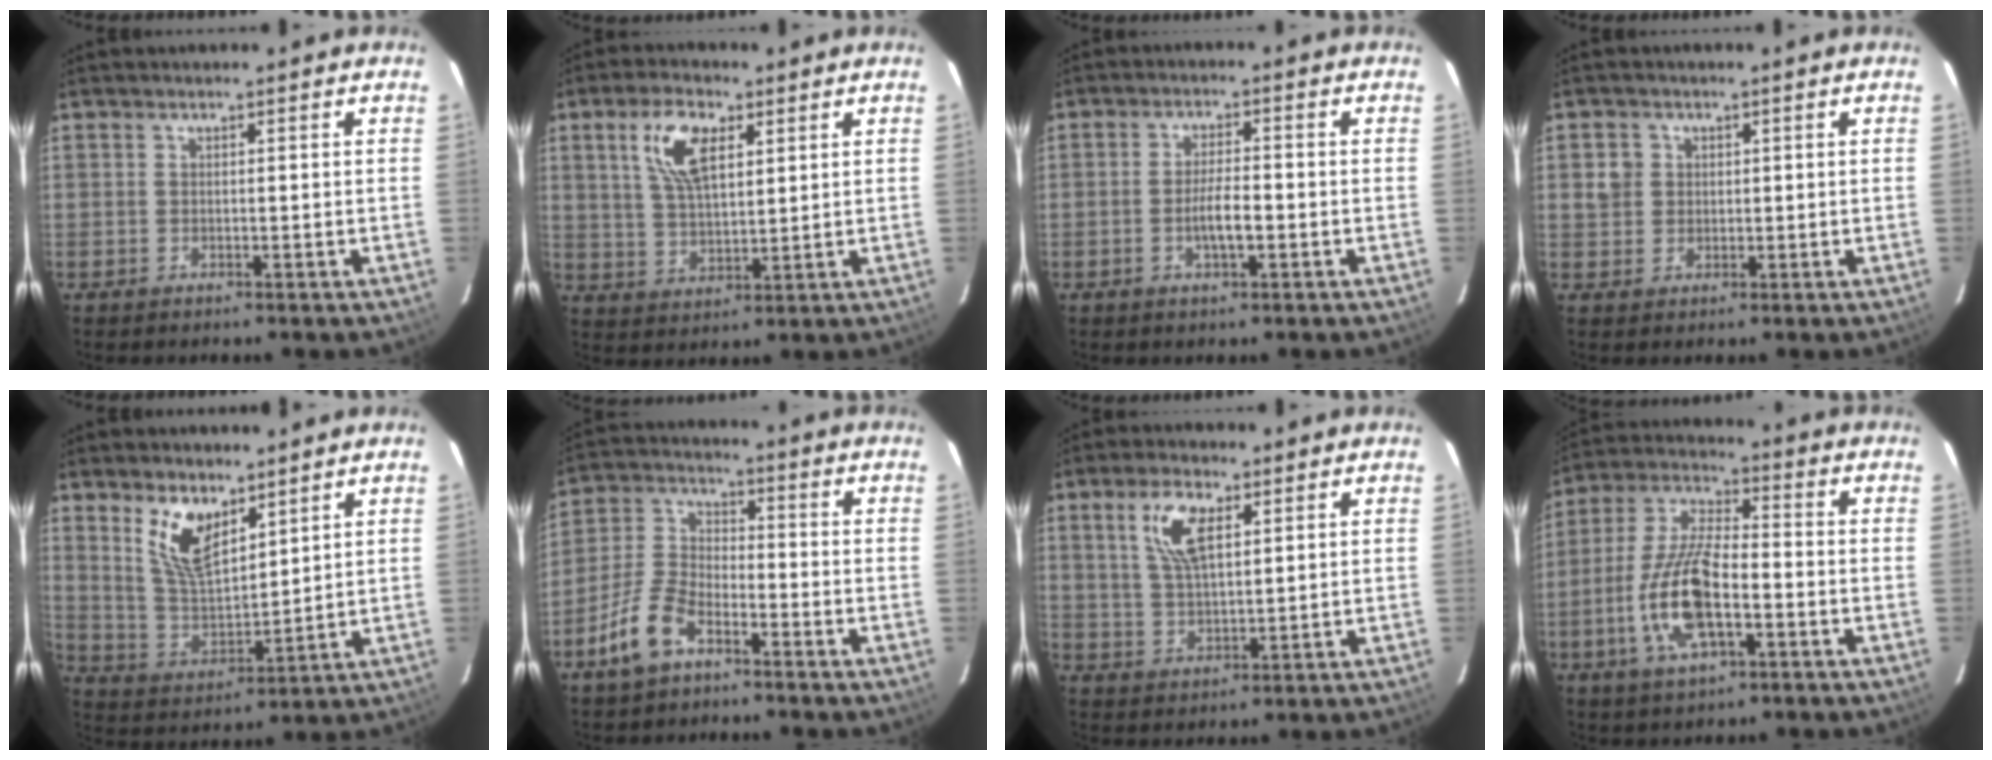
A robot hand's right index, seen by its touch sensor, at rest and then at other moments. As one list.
[{"total": 9.3, "force": [3.9, 4.3, 7.2], "torque": [-0.141, 0.013, 0.076]}, {"total": 4.4, "force": [-1.4, 1.0, 4.0], "torque": [-0.077, -0.001, -0.023]}, {"total": 3.1, "force": [0.6, 3.0, 0.6], "torque": [-0.003, 0.014, 0.010]}, {"total": 9.7, "force": [5.9, 4.2, 6.5], "torque": [-0.124, 0.001, 0.124]}, {"total": 9.9, "force": [-6.2, 4.6, 6.2], "torque": [-0.144, 0.008, -0.121]}, {"total": 7.9, "force": [3.3, 3.4, 6.3], "torque": [-0.123, 0.010, 0.067]}, {"total": 13.7, "force": [-4.5, 5.0, 12.0], "torque": [-0.258, -0.005, -0.086]}]